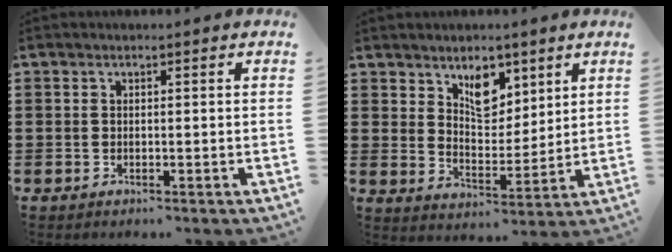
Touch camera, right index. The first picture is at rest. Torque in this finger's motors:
{"motor_torque": [0.33, 0.37, 0.22, 0.03]}